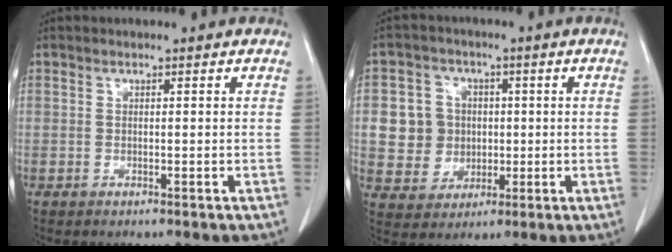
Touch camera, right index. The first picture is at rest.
{"total": 7.7, "force": [0.5, 7.5, 2.0], "torque": [-0.049, 0.023, 0.019]}